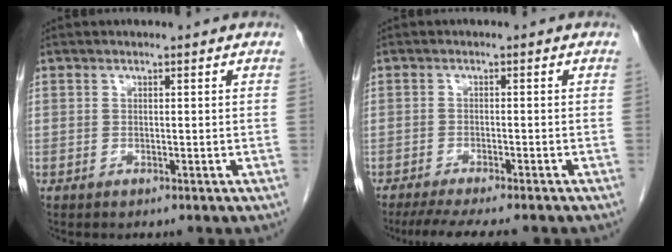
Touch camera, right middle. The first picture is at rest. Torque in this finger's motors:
{"motor_torque": [0.54, -0.47, 0.09, 0.02]}